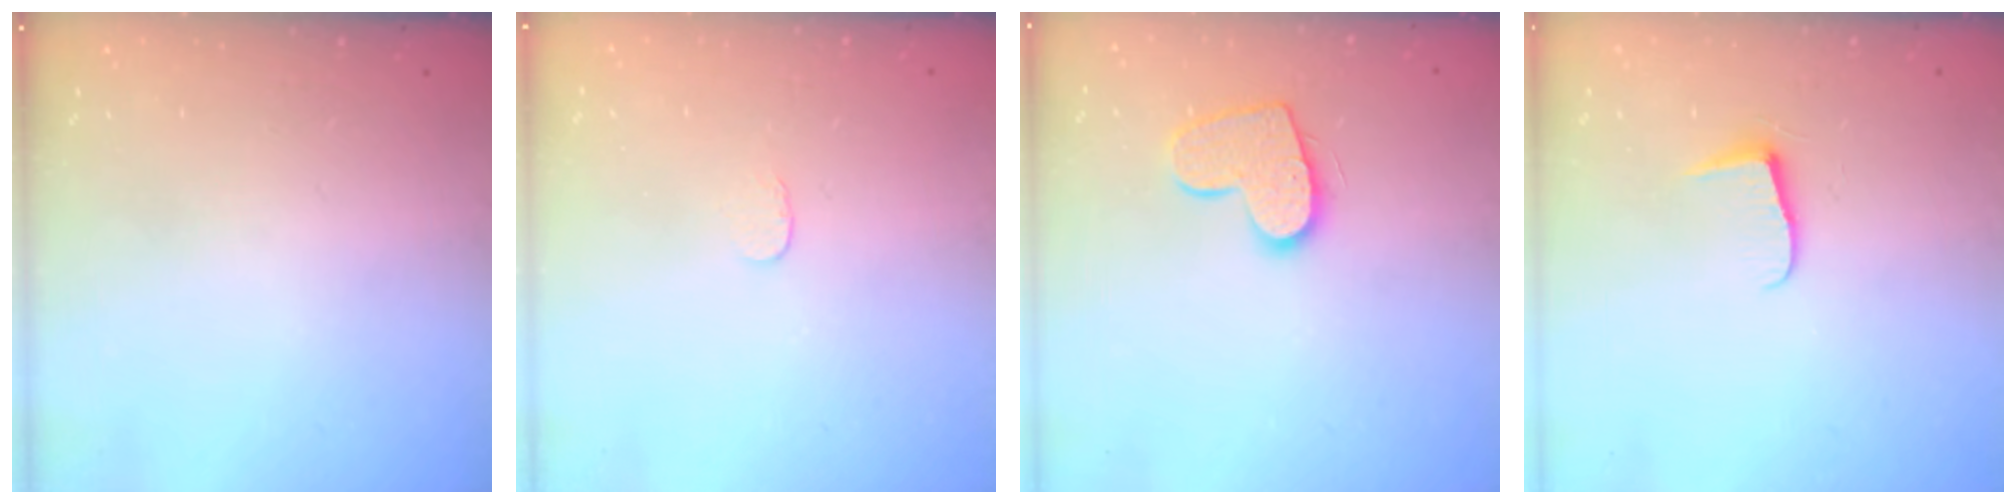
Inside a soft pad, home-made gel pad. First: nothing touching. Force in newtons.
{"total": 2.6, "press": 2.6, "slide": 0.2}
{"total": 11.1, "press": 11.1, "slide": 0.6}
{"total": 5.9, "press": 5.9, "slide": 0.6}